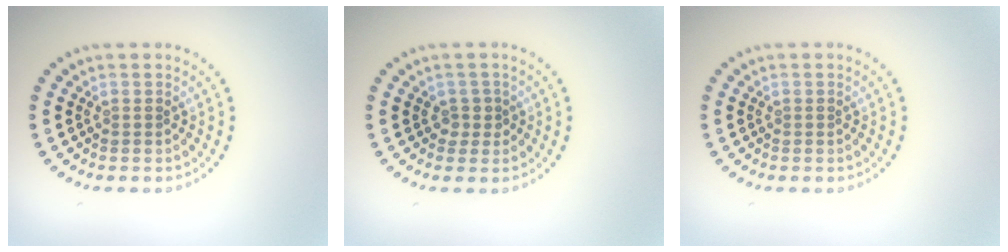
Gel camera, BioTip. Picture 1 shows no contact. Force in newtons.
{"total": 1.3, "press": 1.1, "slide": 0.7}
{"total": 0.0}